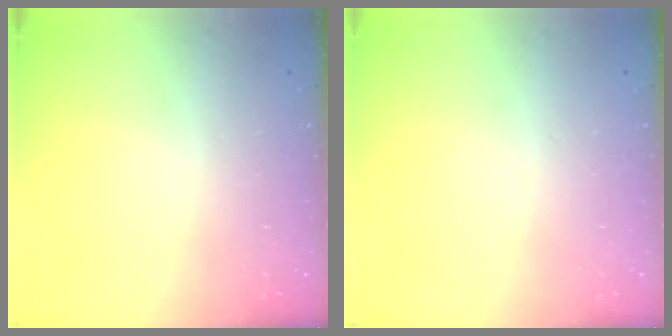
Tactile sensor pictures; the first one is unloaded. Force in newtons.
{"total": 0.0}